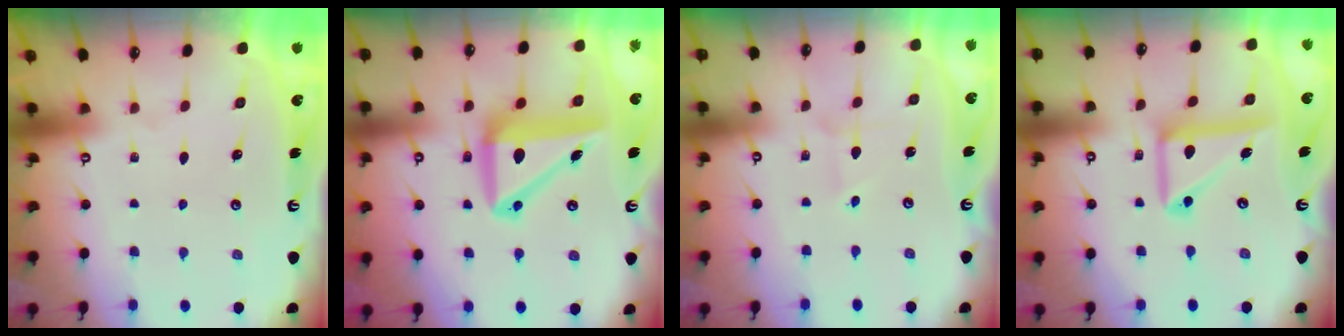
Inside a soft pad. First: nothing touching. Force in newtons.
{"total": 13.0, "press": 12.7, "slide": 2.7}
{"total": 1.9, "press": 1.9, "slide": 0.1}
{"total": 14.6, "press": 14.5, "slide": 1.3}